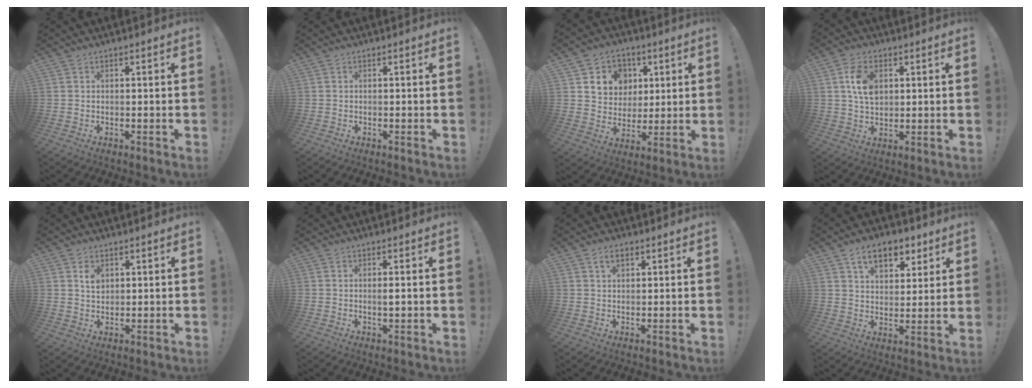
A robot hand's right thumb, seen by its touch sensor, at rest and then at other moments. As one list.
[{"total": 0.0}, {"total": 10.0, "force": [3.5, 9.0, 2.4], "torque": [-0.035, -0.020, 0.073]}, {"total": 8.8, "force": [2.4, 6.0, 6.1], "torque": [-0.110, 0.007, 0.046]}, {"total": 3.7, "force": [1.6, 2.5, 2.2], "torque": [-0.021, -0.009, 0.024]}, {"total": 1.5, "force": [0.3, 0.1, 1.5], "torque": [-0.021, -0.003, 0.002]}, {"total": 3.4, "force": [1.7, 1.8, 2.4], "torque": [-0.040, 0.002, 0.029]}, {"total": 11.6, "force": [6.4, 6.9, 6.8], "torque": [-0.100, -0.019, 0.119]}]